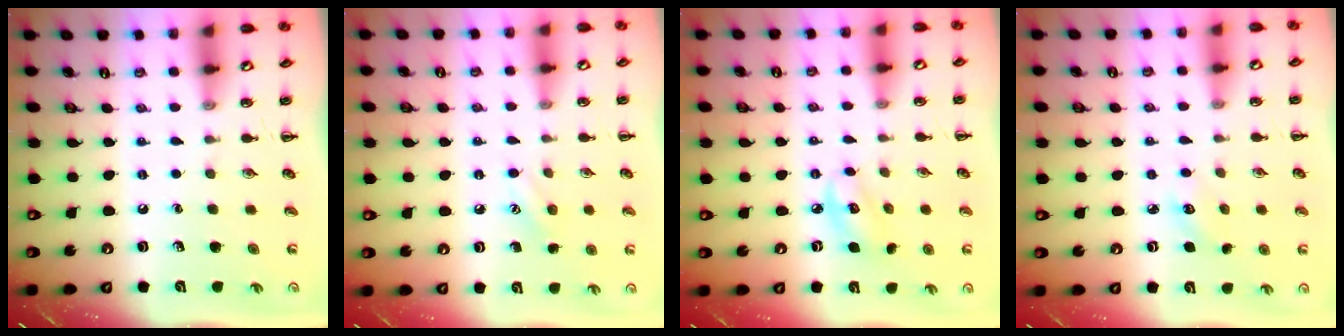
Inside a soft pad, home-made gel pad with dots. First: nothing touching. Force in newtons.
{"total": 7.3, "press": 7.1, "slide": 1.8}
{"total": 5.8, "press": 5.8, "slide": 0.6}
{"total": 3.2, "press": 3.1, "slide": 0.8}